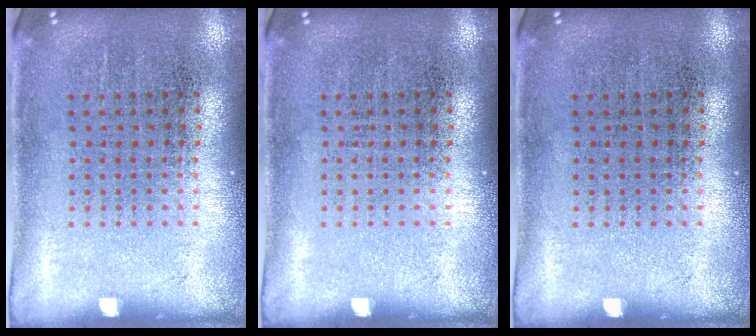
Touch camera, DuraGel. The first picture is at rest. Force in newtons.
{"total": 0.0}
{"total": 0.0}